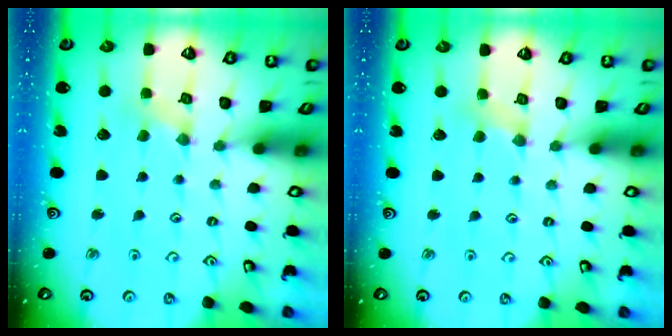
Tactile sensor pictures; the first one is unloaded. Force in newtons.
{"total": 2.2, "press": 2.1, "slide": 0.4}